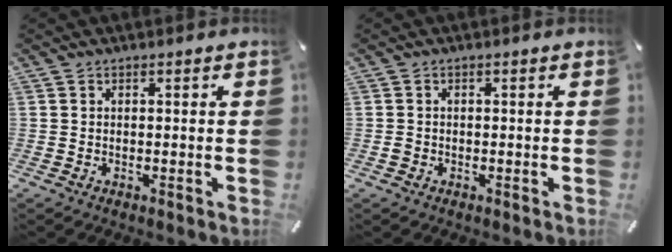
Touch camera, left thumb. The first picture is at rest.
{"total": 0.7, "force": [-0.3, 0.6, 0.2], "torque": [-0.004, 0.003, -0.007]}